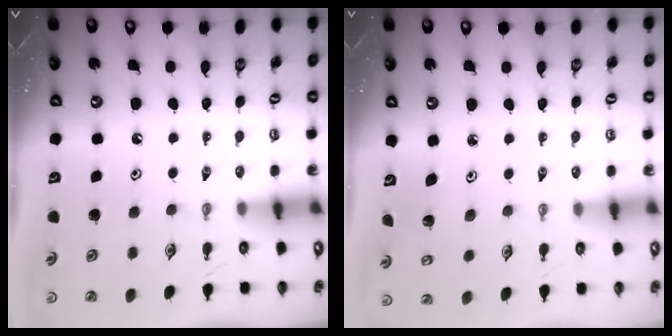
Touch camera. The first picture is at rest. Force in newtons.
{"total": 2.7, "press": 2.7, "slide": 0.5}